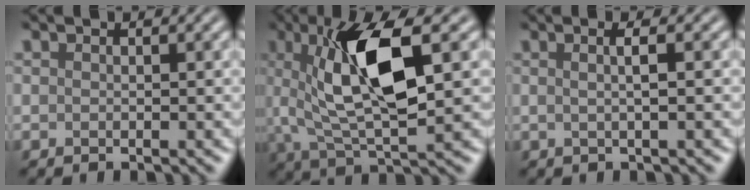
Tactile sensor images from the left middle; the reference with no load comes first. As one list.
[{"total": 9.3, "force": [2.1, 2.8, 8.6], "torque": [-0.155, 0.002, 0.036]}, {"total": 2.6, "force": [0.4, 0.9, 2.4], "torque": [-0.022, 0.004, -0.013]}]